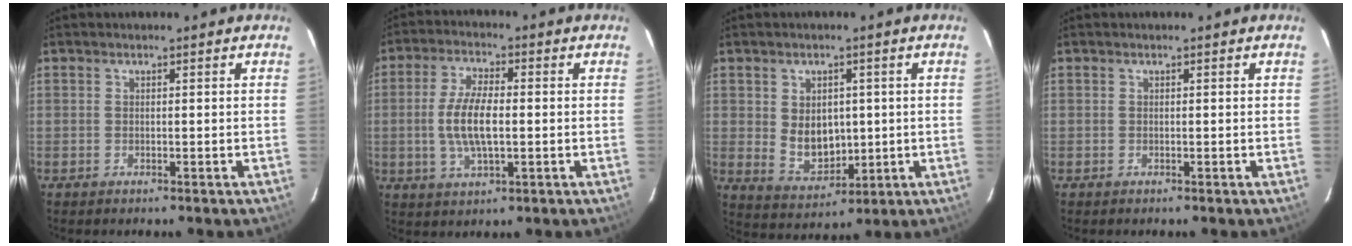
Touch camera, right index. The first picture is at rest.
{"total": 9.5, "force": [-0.7, 3.6, 8.8], "torque": [-0.177, 0.002, -0.013]}
{"total": 7.7, "force": [0.6, 5.9, 4.9], "torque": [-0.091, -0.004, 0.032]}
{"total": 0.0}